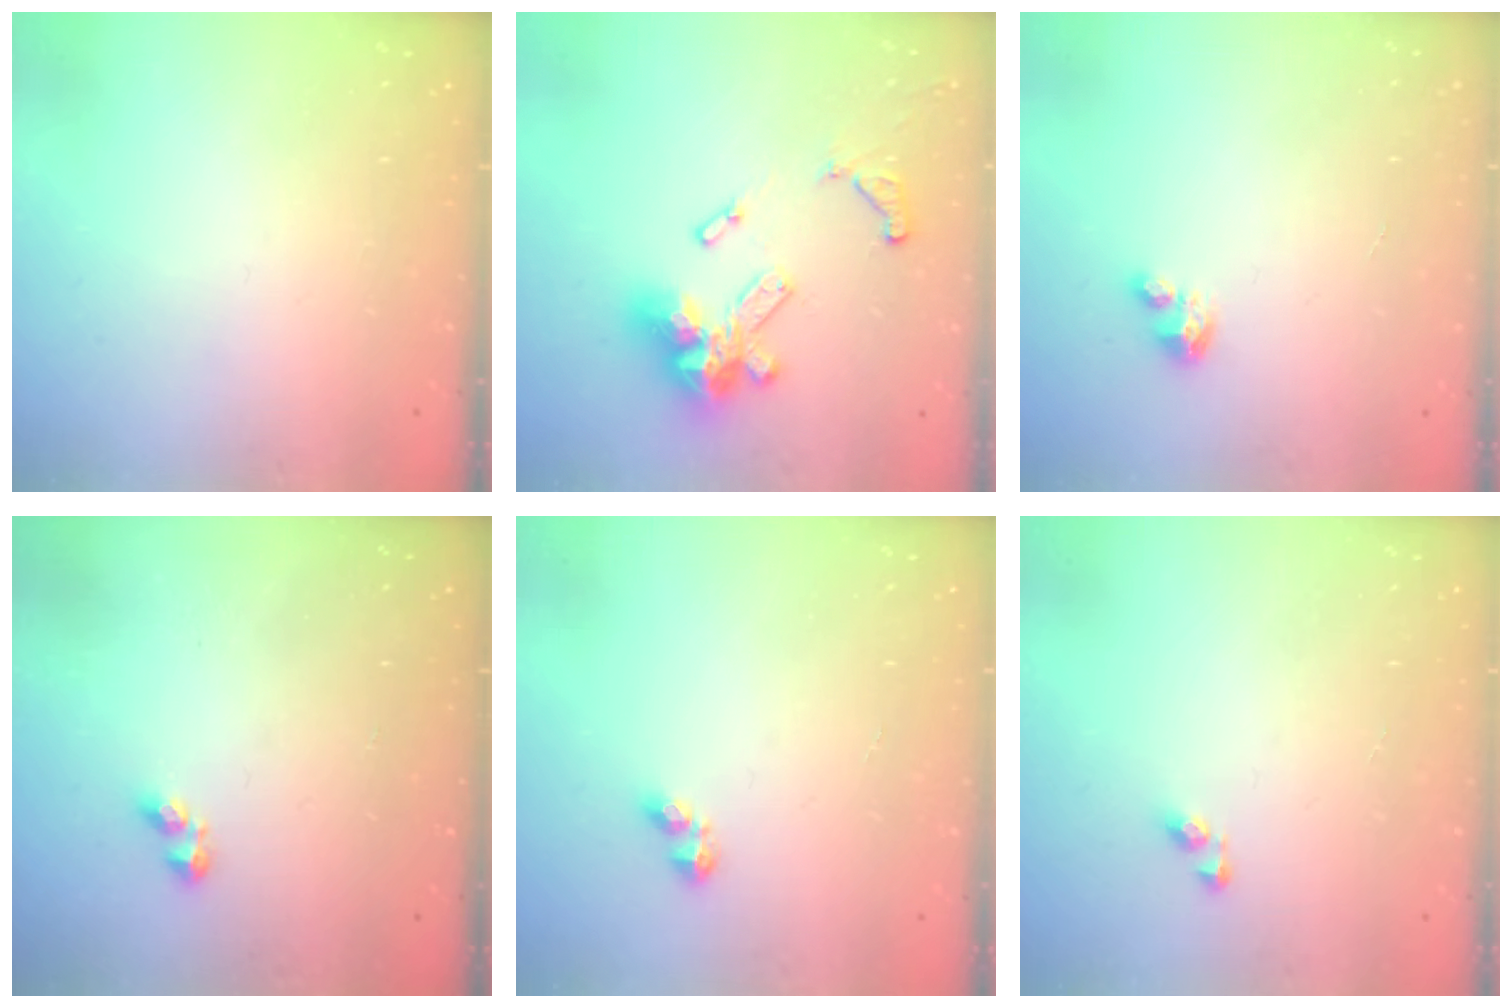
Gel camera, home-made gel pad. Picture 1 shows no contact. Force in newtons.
{"total": 17.1, "press": 17.0, "slide": 1.7}
{"total": 2.3, "press": 2.3, "slide": 0.1}
{"total": 2.3, "press": 2.3, "slide": 0.5}
{"total": 2.9, "press": 2.8, "slide": 0.5}
{"total": 3.4, "press": 3.4, "slide": 0.1}